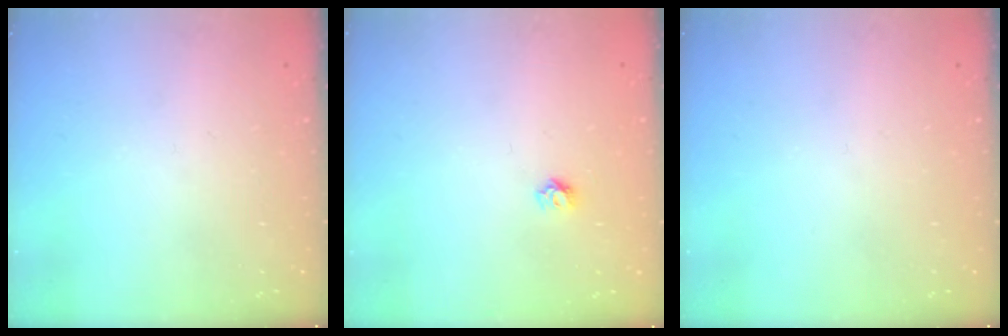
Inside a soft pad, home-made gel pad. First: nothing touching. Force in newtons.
{"total": 4.4, "press": 4.4, "slide": 0.4}
{"total": 0.0}